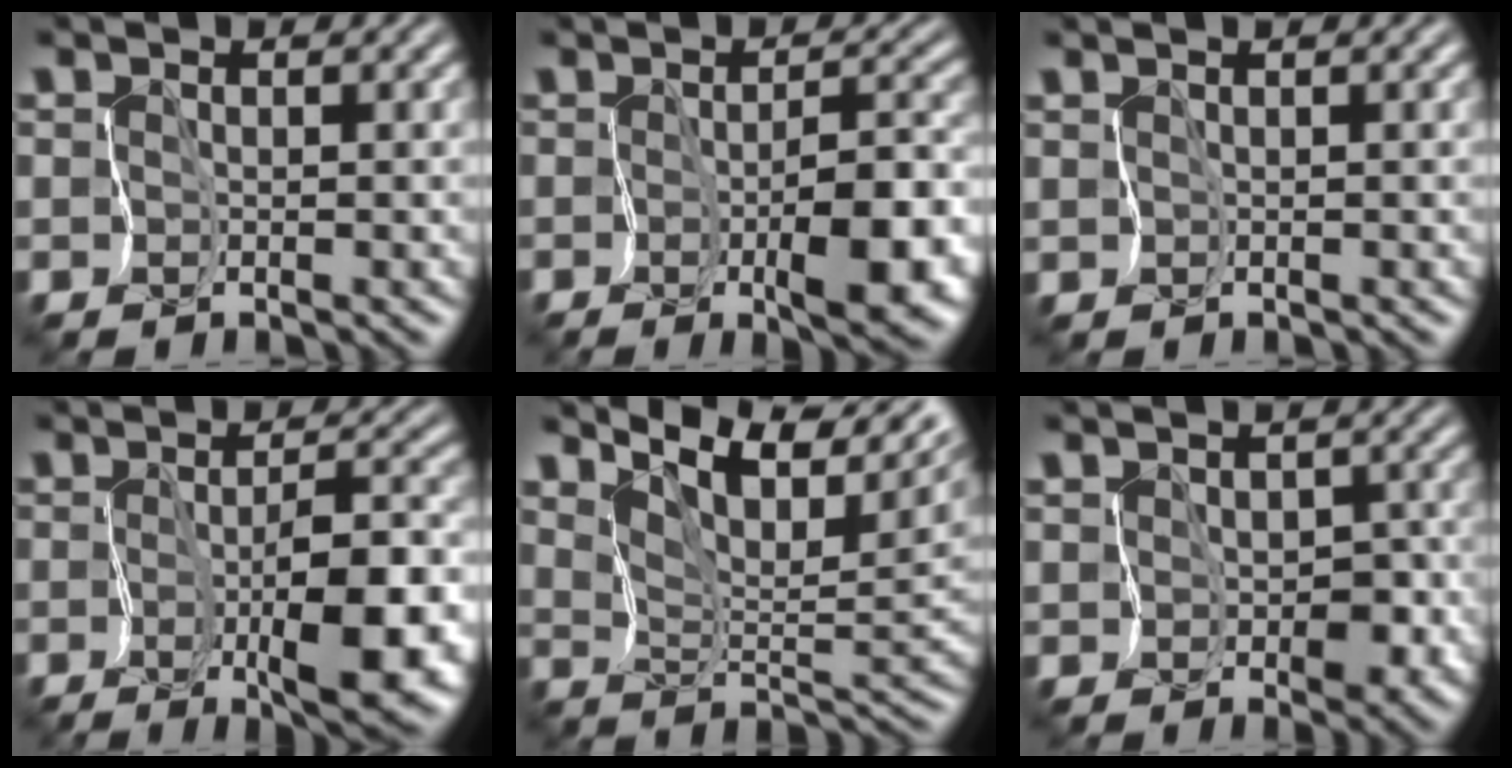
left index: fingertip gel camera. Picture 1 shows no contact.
{"total": 5.8, "force": [-2.2, 1.8, 5.1], "torque": [-0.072, -0.001, -0.034]}
{"total": 0.9, "force": [0.6, 0.2, 0.6], "torque": [-0.012, 0.003, 0.012]}
{"total": 7.2, "force": [-2.3, 1.9, 6.5], "torque": [-0.096, -0.001, -0.038]}
{"total": 8.4, "force": [6.4, 2.2, 4.9], "torque": [-0.082, 0.004, 0.114]}
{"total": 4.1, "force": [-1.0, 3.0, 2.7], "torque": [-0.029, 0.006, -0.002]}